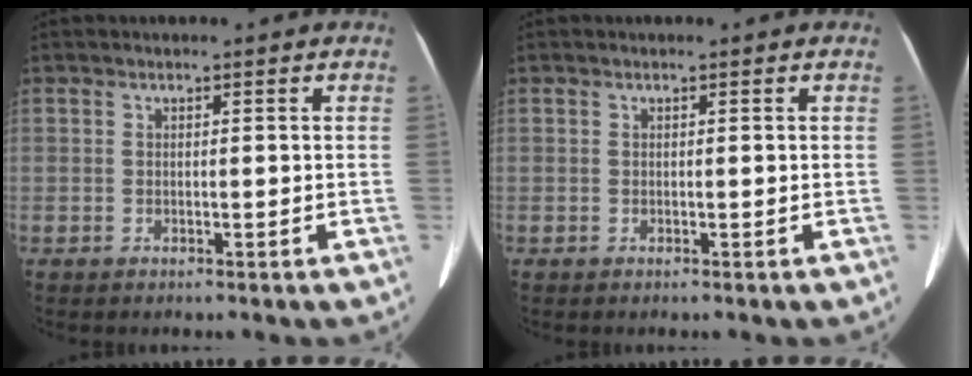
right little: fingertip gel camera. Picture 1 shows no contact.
{"total": 0.0}